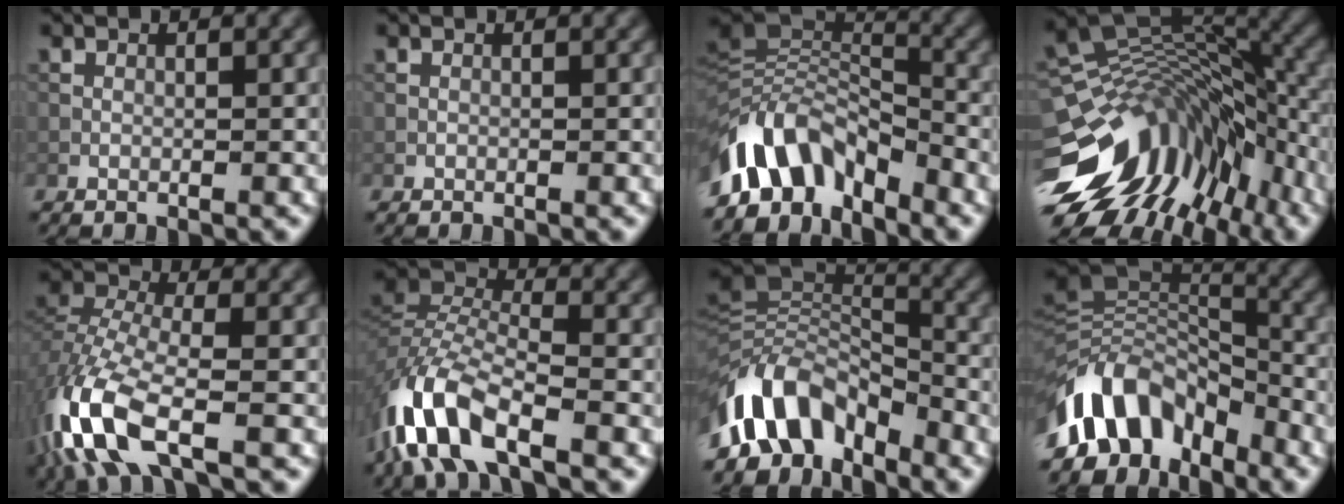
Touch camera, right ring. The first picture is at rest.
{"total": 0.0}
{"total": 9.2, "force": [-5.9, 4.4, 5.5], "torque": [-0.085, 0.010, -0.119]}
{"total": 14.0, "force": [-5.4, 8.6, 9.7], "torque": [-0.183, 0.007, -0.094]}
{"total": 9.8, "force": [-5.1, 3.9, 7.4], "torque": [-0.177, -0.008, -0.111]}
{"total": 9.2, "force": [-5.4, 3.8, 6.4], "torque": [-0.138, 0.004, -0.117]}
{"total": 9.3, "force": [-5.9, 4.7, 5.4], "torque": [-0.086, 0.009, -0.118]}
{"total": 9.7, "force": [-5.5, 5.7, 5.6], "torque": [-0.093, 0.012, -0.108]}